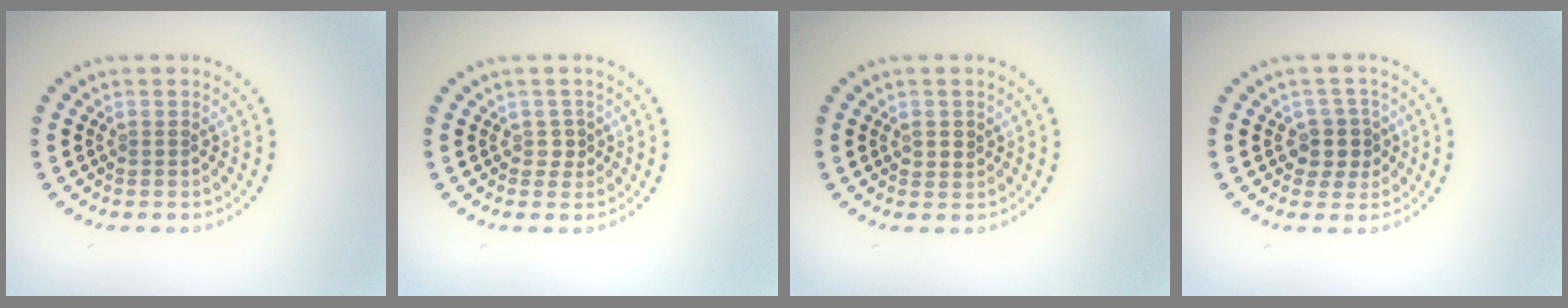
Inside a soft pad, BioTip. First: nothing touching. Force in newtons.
{"total": 0.9, "press": 0.8, "slide": 0.4}
{"total": 1.2, "press": 1.1, "slide": 0.4}
{"total": 2.5, "press": 2.2, "slide": 1.2}